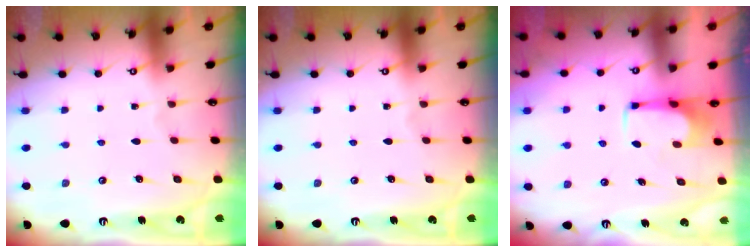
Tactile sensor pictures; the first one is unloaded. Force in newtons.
{"total": 0.0}
{"total": 0.0}